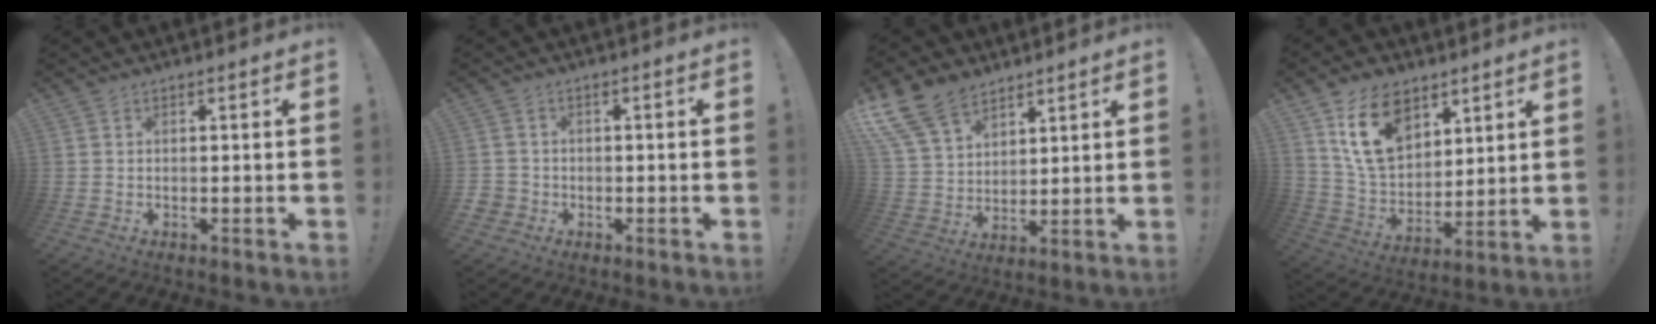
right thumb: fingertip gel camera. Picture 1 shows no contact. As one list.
[{"total": 2.8, "force": [-0.7, 2.6, 0.8], "torque": [-0.015, 0.001, -0.014]}, {"total": 14.9, "force": [10.1, 8.7, 6.6], "torque": [-0.134, -0.054, 0.198]}, {"total": 16.5, "force": [9.0, 10.8, 8.8], "torque": [-0.133, -0.042, 0.172]}]